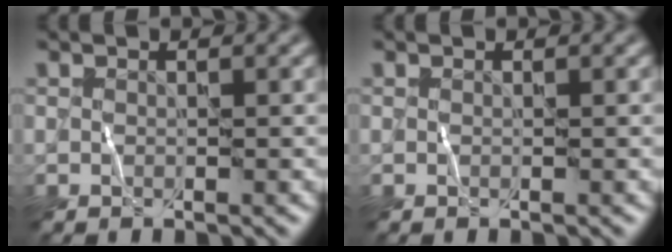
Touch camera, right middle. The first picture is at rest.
{"total": 0.0}